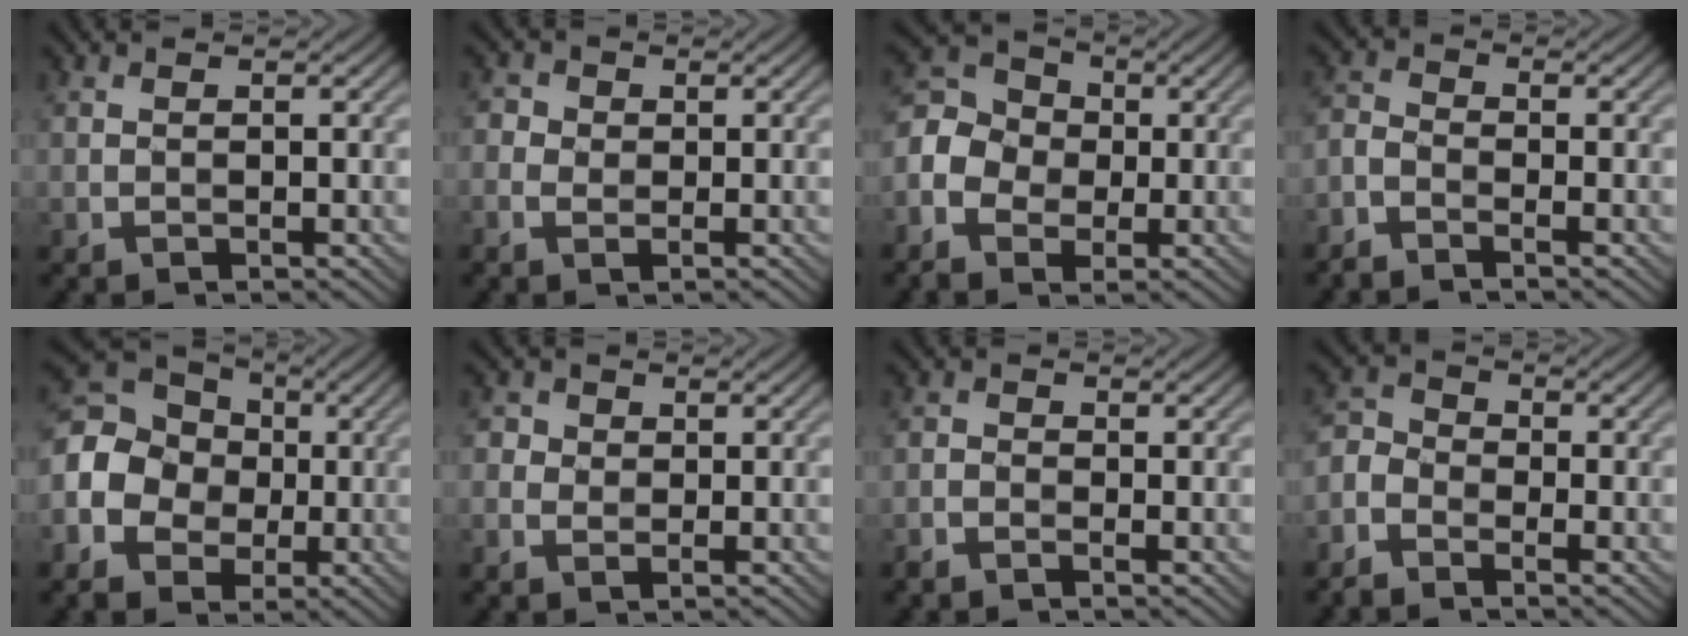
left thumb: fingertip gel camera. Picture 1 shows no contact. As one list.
[{"total": 2.5, "force": [0.1, 2.2, 1.2], "torque": [-0.040, 0.004, 0.002]}, {"total": 7.6, "force": [-1.6, 6.3, 4.0], "torque": [-0.117, 0.000, -0.039]}, {"total": 2.7, "force": [-2.1, 1.1, 1.3], "torque": [-0.043, 0.000, -0.056]}, {"total": 11.7, "force": [-1.9, 10.2, 5.3], "torque": [-0.164, -0.004, -0.061]}, {"total": 2.3, "force": [0.2, 2.1, 0.9], "torque": [-0.032, 0.005, 0.002]}, {"total": 1.4, "force": [-1.2, 0.7, 0.5], "torque": [-0.020, 0.002, -0.027]}, {"total": 3.9, "force": [-2.8, 2.2, 1.5], "torque": [-0.050, 0.003, -0.069]}]